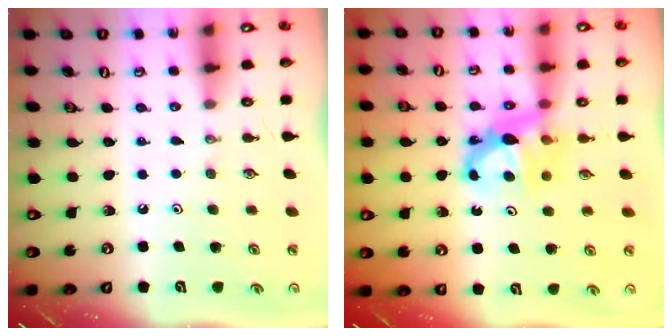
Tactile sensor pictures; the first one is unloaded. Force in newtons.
{"total": 8.2, "press": 8.2, "slide": 0.2}